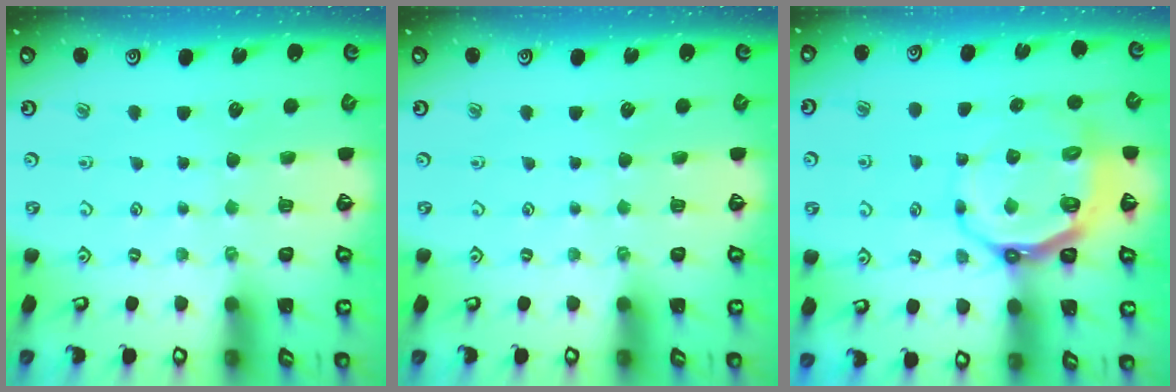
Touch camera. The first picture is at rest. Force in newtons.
{"total": 0.0}
{"total": 8.7, "press": 7.9, "slide": 3.8}